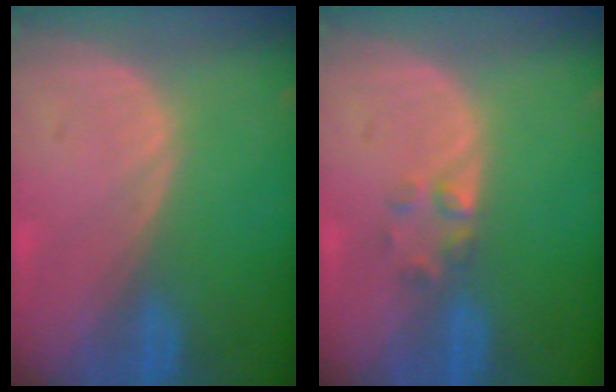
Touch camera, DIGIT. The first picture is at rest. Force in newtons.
{"total": 2.0, "press": 2.0, "slide": 0.2}